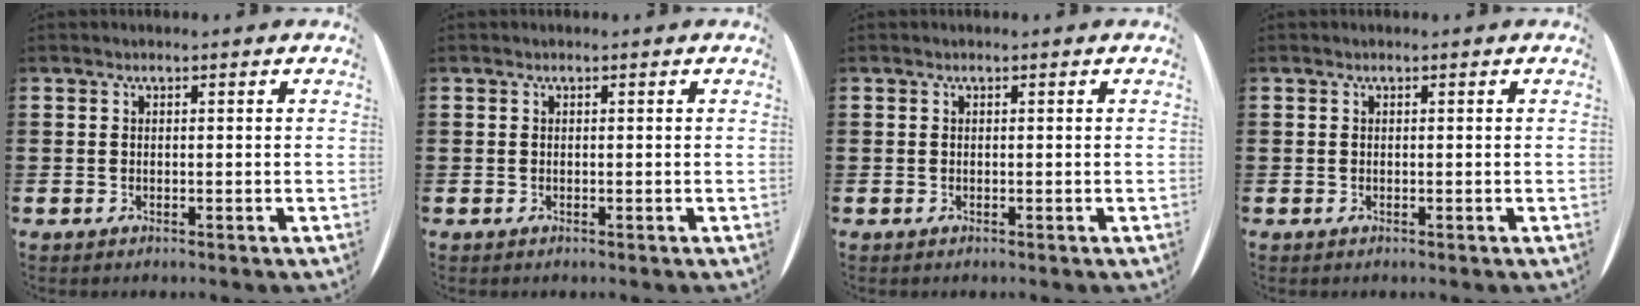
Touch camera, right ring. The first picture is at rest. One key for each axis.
{"total": 0.0}
{"total": 0.0}
{"total": 0.0}